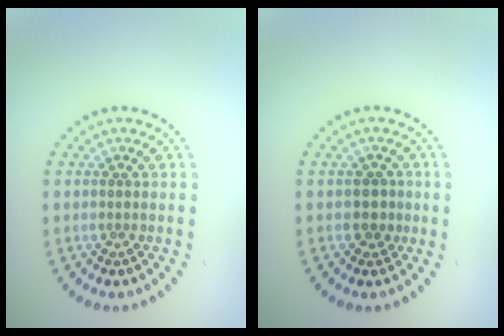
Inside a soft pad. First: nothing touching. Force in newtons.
{"total": 1.8, "press": 1.5, "slide": 0.9}